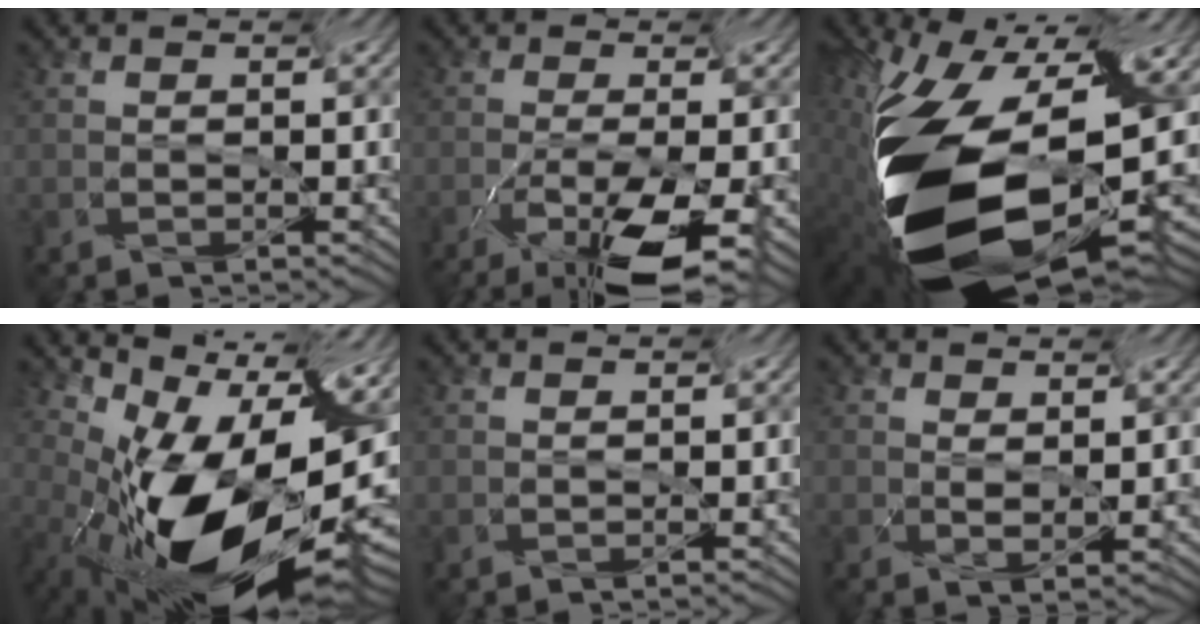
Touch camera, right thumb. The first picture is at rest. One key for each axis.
{"total": 10.1, "fx": -6.9, "fy": 3.0, "fz": 6.8, "tx": -0.129, "ty": 0.002, "tz": -0.110}
{"total": 17.7, "fx": -6.4, "fy": 9.2, "fz": 13.7, "tx": -0.317, "ty": -0.036, "tz": -0.096}
{"total": 16.1, "fx": -7.7, "fy": 6.9, "fz": 12.3, "tx": -0.221, "ty": -0.017, "tz": -0.122}
{"total": 0.0}
{"total": 2.1, "fx": 0.7, "fy": 0.9, "fz": 1.8, "tx": -0.045, "ty": 0.001, "tz": 0.008}